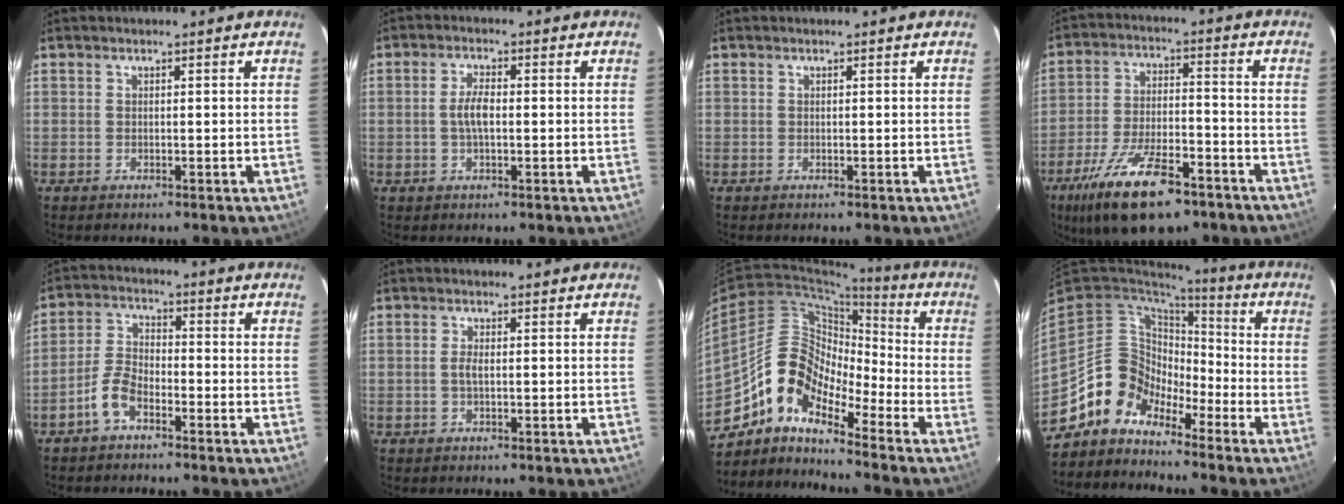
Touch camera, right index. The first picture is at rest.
{"total": 3.8, "force": [-0.4, 1.4, 3.5], "torque": [-0.072, 0.005, -0.007]}
{"total": 0.0}
{"total": 17.5, "force": [-11.5, 6.5, 11.5], "torque": [-0.229, -0.025, -0.191]}
{"total": 5.7, "force": [-3.7, 2.6, 3.5], "torque": [-0.083, 0.014, -0.077]}
{"total": 1.6, "force": [-0.2, 0.5, 1.6], "torque": [-0.033, 0.002, -0.005]}
{"total": 11.7, "force": [-8.5, 5.4, 6.1], "torque": [-0.102, 0.023, -0.181]}
{"total": 10.6, "force": [-7.6, 7.3, 1.5], "torque": [-0.039, 0.043, -0.156]}